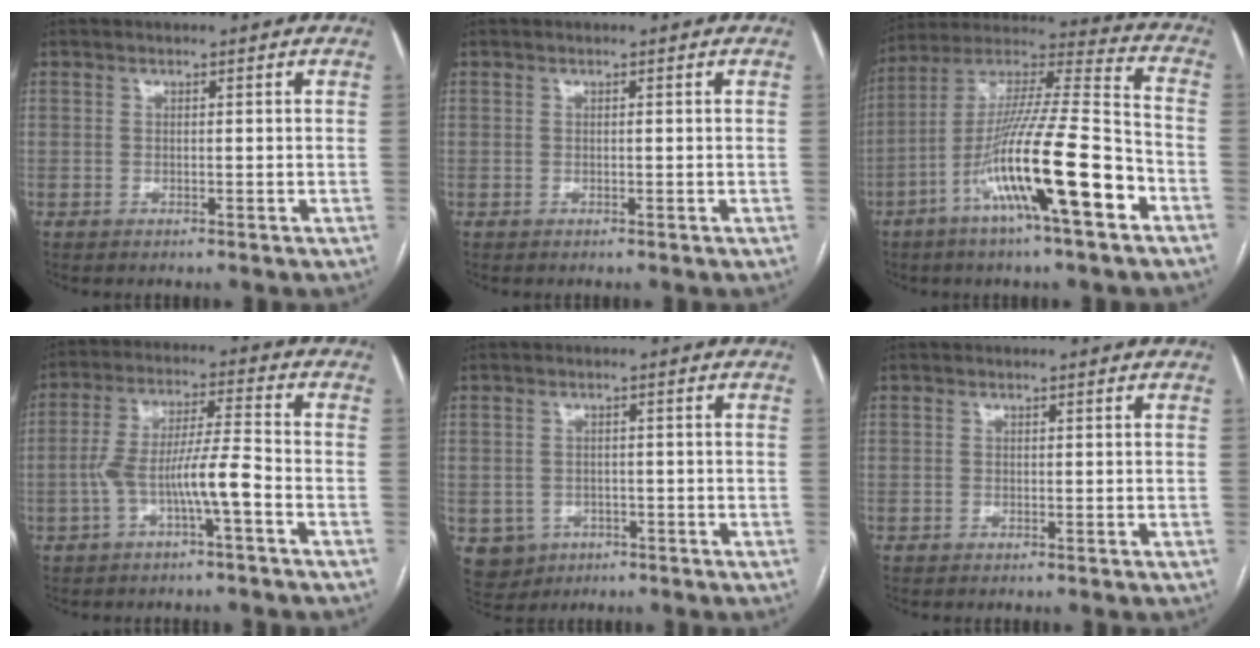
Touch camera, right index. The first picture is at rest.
{"total": 0.0}
{"total": 19.5, "force": [-8.2, 1.0, 17.6], "torque": [-0.329, -0.011, -0.147]}
{"total": 8.2, "force": [-3.1, 0.2, 7.6], "torque": [-0.148, 0.025, -0.054]}
{"total": 5.7, "force": [-2.2, 5.1, 1.0], "torque": [-0.015, 0.006, -0.023]}
{"total": 0.0}